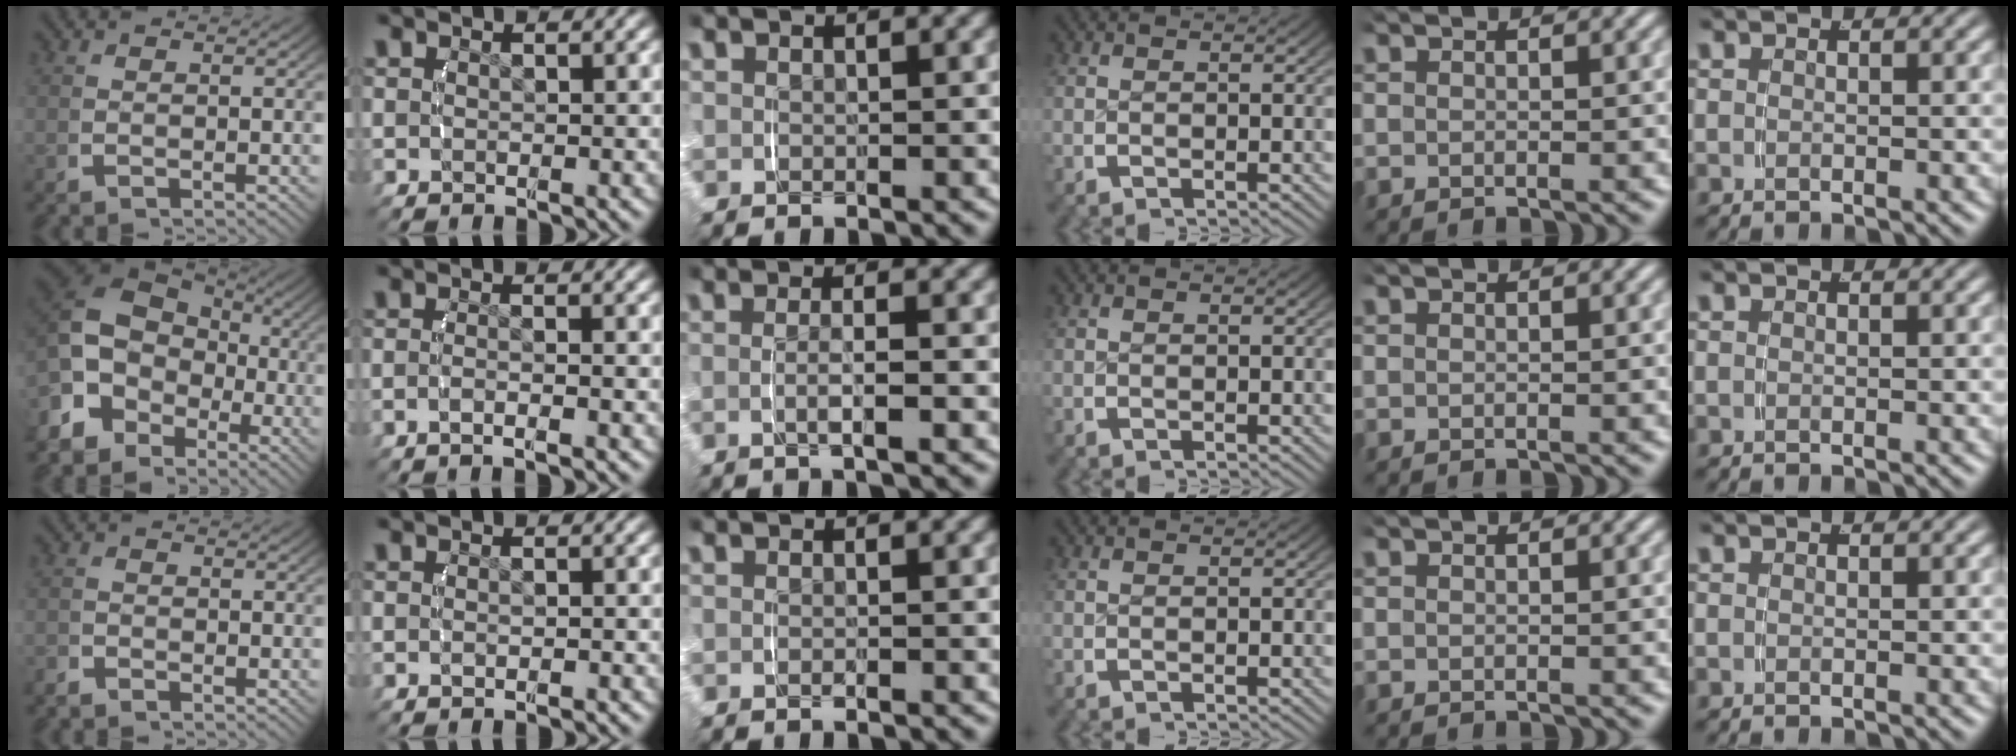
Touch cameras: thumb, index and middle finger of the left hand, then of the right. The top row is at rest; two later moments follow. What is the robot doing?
{"motion": "lift_and_place", "object": "napkin"}